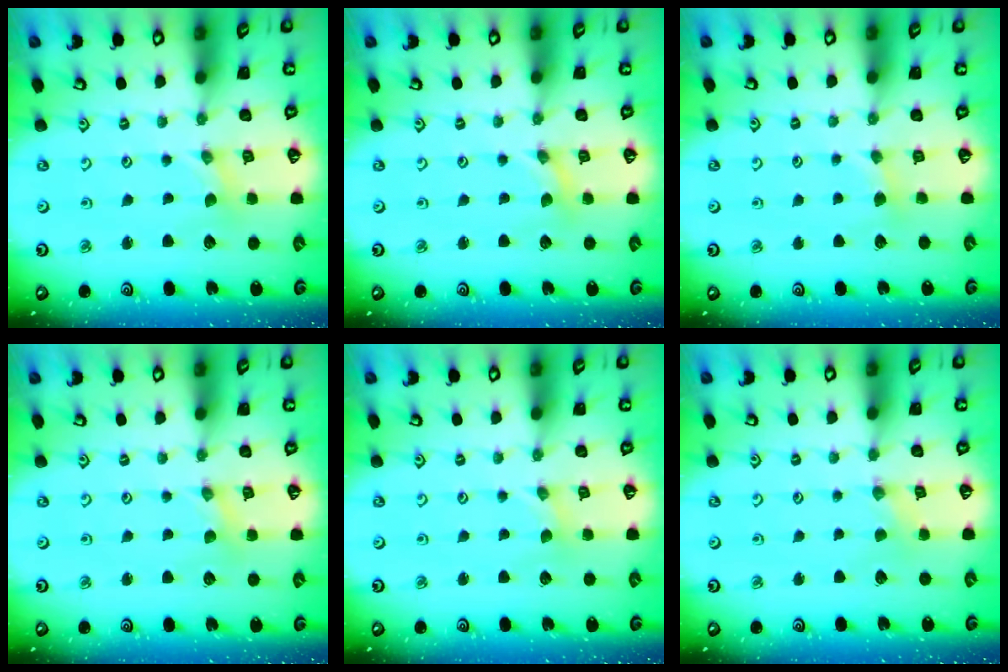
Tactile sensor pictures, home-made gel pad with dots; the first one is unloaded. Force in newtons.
{"total": 0.0}
{"total": 2.1, "press": 2.0, "slide": 0.4}
{"total": 0.6, "press": 0.5, "slide": 0.1}
{"total": 0.0}
{"total": 1.2, "press": 1.1, "slide": 0.3}